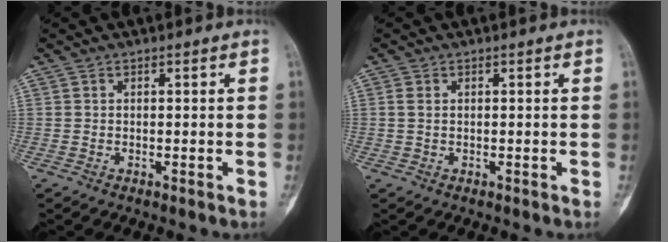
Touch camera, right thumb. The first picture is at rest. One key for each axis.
{"total": 1.6, "fx": 0.3, "fy": 1.1, "fz": 1.1, "tx": -0.024, "ty": 0.001, "tz": 0.005}